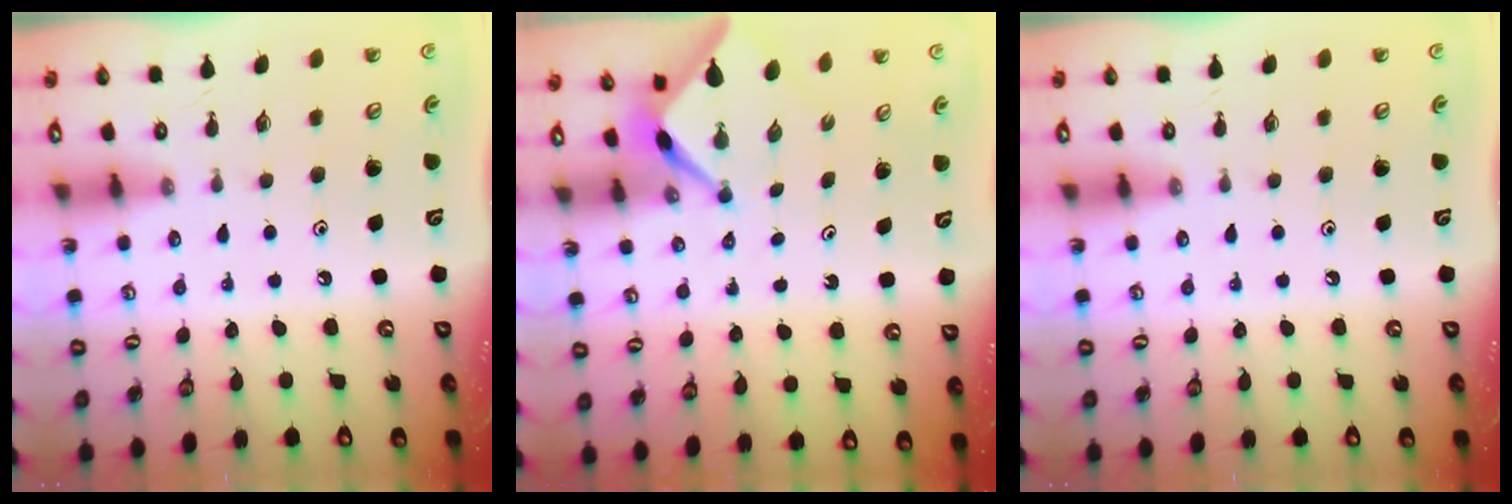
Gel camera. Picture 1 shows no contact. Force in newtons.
{"total": 2.5, "press": 2.5, "slide": 0.3}
{"total": 0.0}